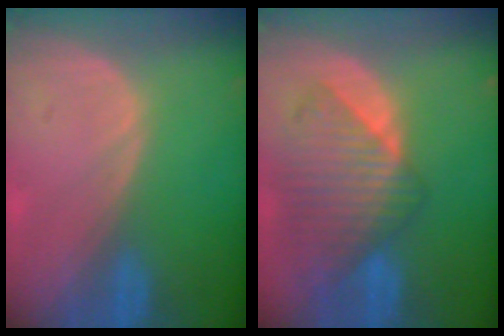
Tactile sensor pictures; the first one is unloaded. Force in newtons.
{"total": 9.5, "press": 8.4, "slide": 4.6}